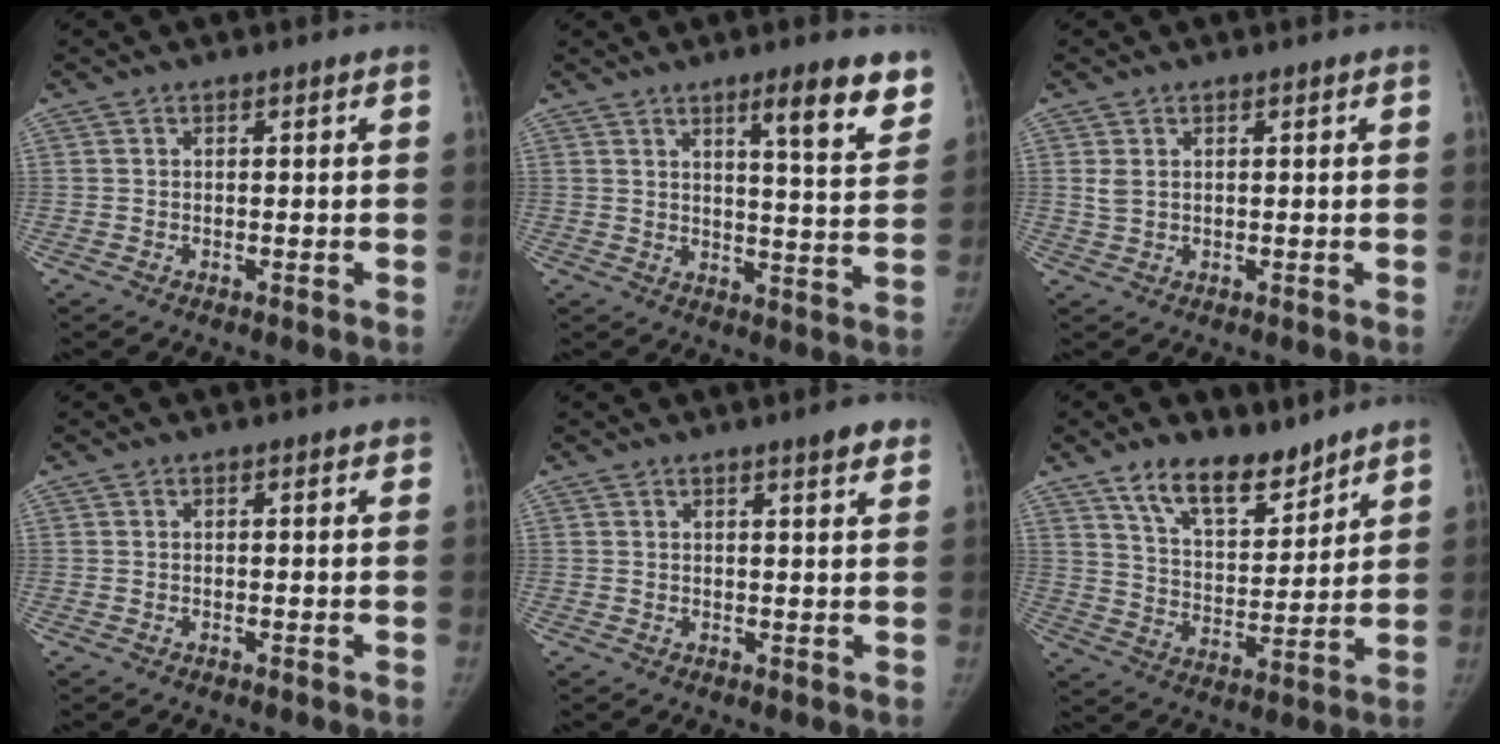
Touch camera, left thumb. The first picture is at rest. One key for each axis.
{"total": 11.4, "fx": 7.4, "fy": 1.9, "fz": 8.5, "tx": -0.085, "ty": -0.045, "tz": 0.102}
{"total": 1.8, "fx": 0.5, "fy": 1.2, "fz": 1.2, "tx": -0.030, "ty": 0.002, "tz": 0.017}
{"total": 0.6, "fx": 0.4, "fy": 0.3, "fz": 0.4, "tx": -0.004, "ty": -0.001, "tz": 0.002}
{"total": 3.8, "fx": 2.6, "fy": 0.5, "fz": 2.8, "tx": -0.030, "ty": -0.013, "tz": 0.034}
{"total": 12.6, "fx": 9.2, "fy": 5.4, "fz": 6.7, "tx": -0.083, "ty": -0.065, "tz": 0.167}